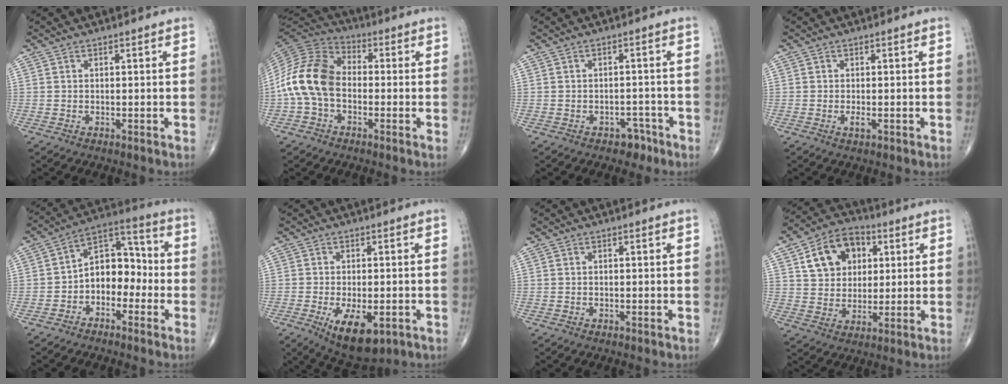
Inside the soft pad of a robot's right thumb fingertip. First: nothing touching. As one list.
[{"total": 13.4, "force": [-1.9, 9.3, 9.5], "torque": [-0.186, 0.036, -0.049]}, {"total": 3.4, "force": [-2.2, 2.3, 1.2], "torque": [0.001, 0.020, -0.025]}, {"total": 1.4, "force": [-0.5, 0.6, 1.2], "torque": [-0.023, -0.002, -0.009]}, {"total": 10.1, "force": [-2.4, 7.1, 6.8], "torque": [-0.067, 0.048, -0.058]}, {"total": 10.1, "force": [-3.7, 4.7, 8.2], "torque": [-0.125, -0.008, -0.047]}, {"total": 0.0}, {"total": 12.8, "force": [4.4, 9.6, 7.3], "torque": [-0.088, 0.000, 0.071]}]